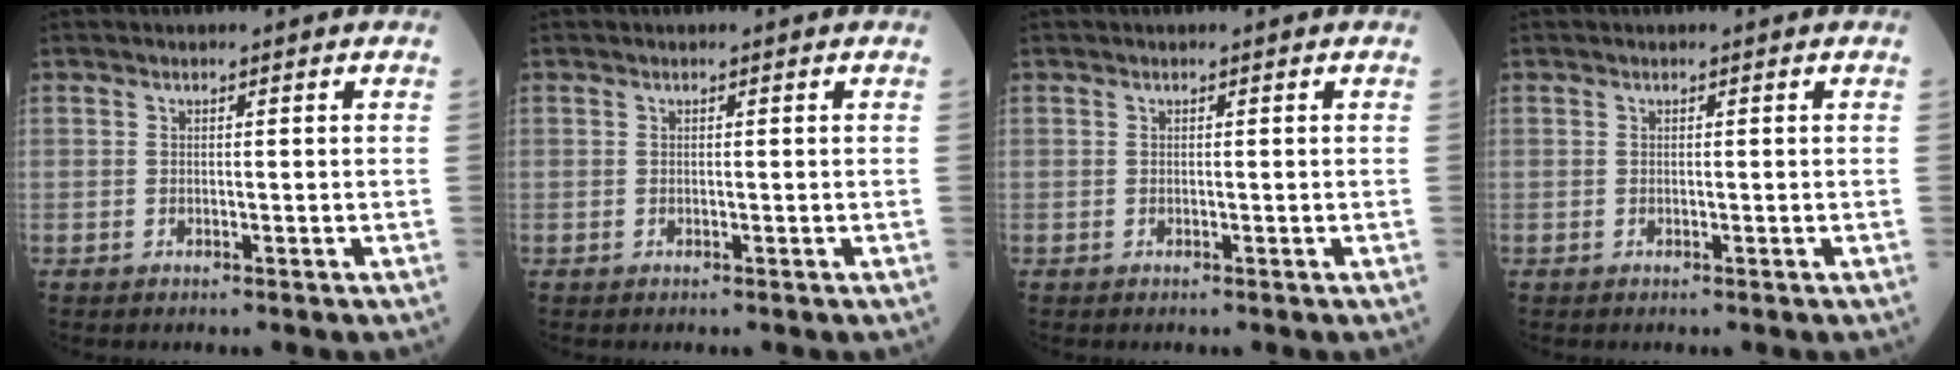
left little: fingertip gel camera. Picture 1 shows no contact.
{"total": 0.0}
{"total": 0.0}
{"total": 0.0}